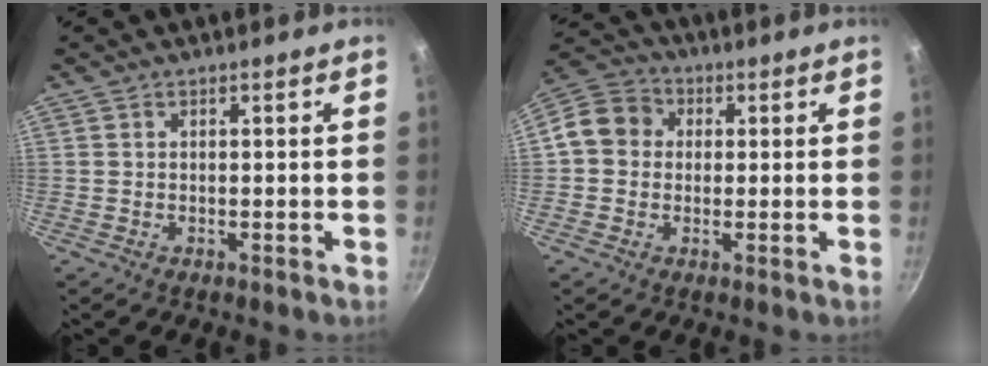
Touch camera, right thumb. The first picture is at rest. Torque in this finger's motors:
{"motor_torque": [0.51, 1.42, 0.38, -0.60, 0.03]}